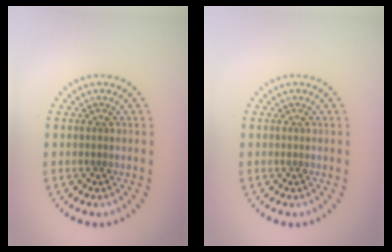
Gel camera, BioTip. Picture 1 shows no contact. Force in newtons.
{"total": 0.0}